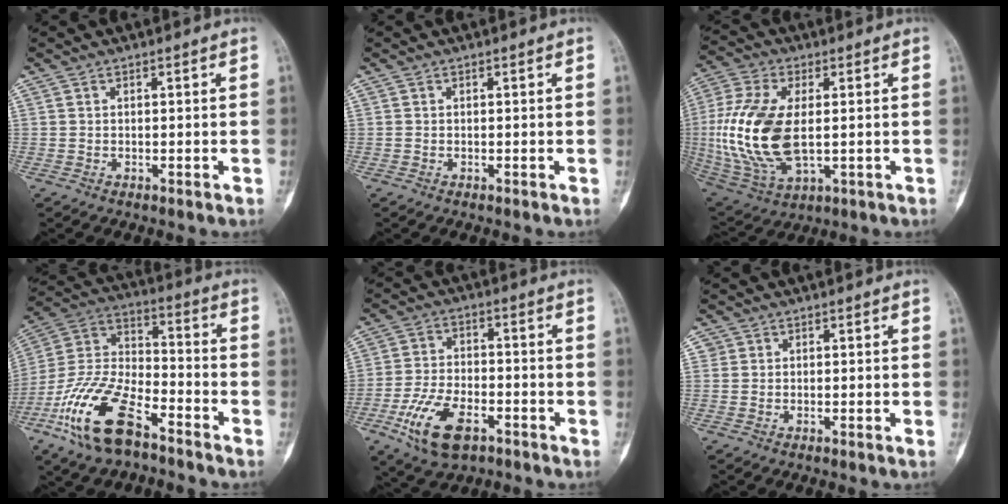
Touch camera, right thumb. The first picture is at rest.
{"total": 0.0}
{"total": 20.2, "force": [0.3, 10.9, 17.0], "torque": [-0.375, -0.012, 0.017]}
{"total": 18.4, "force": [-10.5, 8.1, 12.8], "torque": [-0.256, 0.056, -0.204]}
{"total": 11.8, "force": [-5.7, 6.1, 8.4], "torque": [-0.164, 0.014, -0.101]}
{"total": 0.8, "force": [0.2, 0.8, 0.1], "torque": [0.006, 0.001, 0.002]}